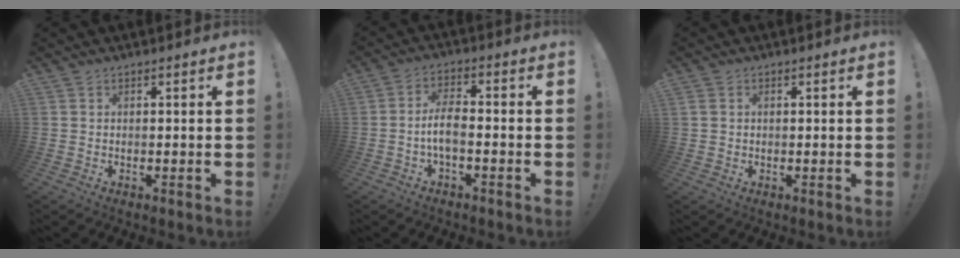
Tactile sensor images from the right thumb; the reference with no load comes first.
{"total": 6.9, "force": [-2.0, 2.5, 6.1], "torque": [-0.119, 0.003, -0.036]}
{"total": 1.9, "force": [0.6, 1.6, 0.7], "torque": [-0.014, 0.005, 0.012]}